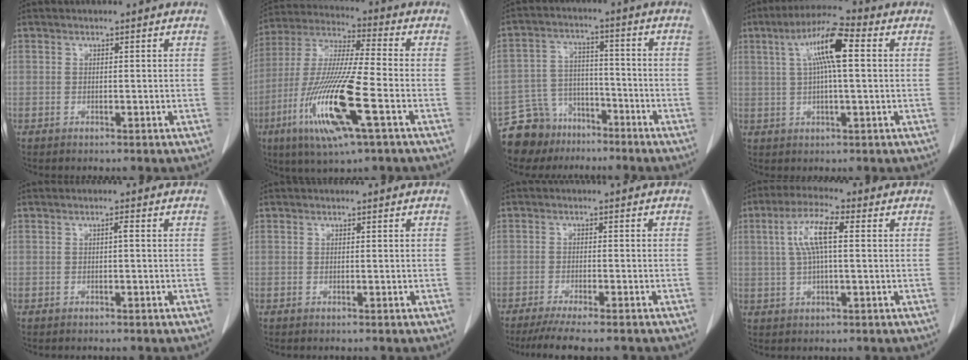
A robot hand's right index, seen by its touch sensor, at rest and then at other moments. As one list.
[{"total": 17.3, "force": [-6.3, 1.2, 16.1], "torque": [-0.335, -0.023, -0.118]}, {"total": 9.7, "force": [-7.5, 6.1, 0.7], "torque": [-0.021, 0.035, -0.125]}, {"total": 9.2, "force": [2.2, 1.1, 8.9], "torque": [-0.166, 0.021, 0.036]}, {"total": 0.7, "force": [0.0, 0.1, 0.7], "torque": [-0.012, 0.001, 0.000]}, {"total": 0.0}, {"total": 9.5, "force": [-8.1, 0.7, 4.9], "torque": [-0.062, -0.017, -0.123]}, {"total": 7.3, "force": [1.5, 1.4, 7.0], "torque": [-0.145, 0.015, 0.028]}]